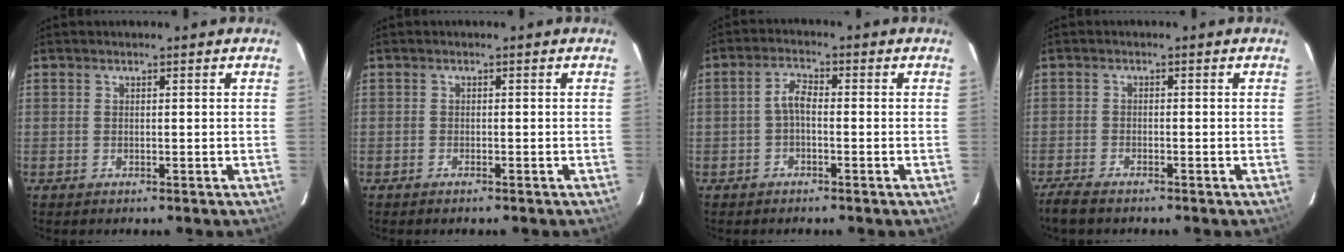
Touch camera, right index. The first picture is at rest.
{"total": 0.9, "force": [-0.7, 0.2, 0.4], "torque": [-0.010, 0.001, -0.016]}
{"total": 2.6, "force": [-0.9, 1.0, 2.2], "torque": [-0.048, 0.011, -0.020]}
{"total": 4.3, "force": [-3.6, 0.9, 2.1], "torque": [-0.061, -0.013, -0.073]}